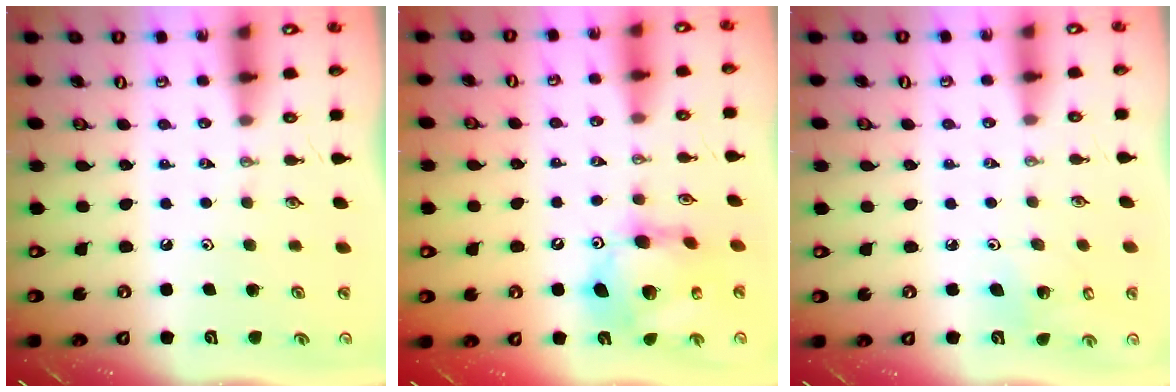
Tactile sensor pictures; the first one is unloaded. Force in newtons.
{"total": 15.6, "press": 15.5, "slide": 1.8}
{"total": 4.2, "press": 3.6, "slide": 2.2}